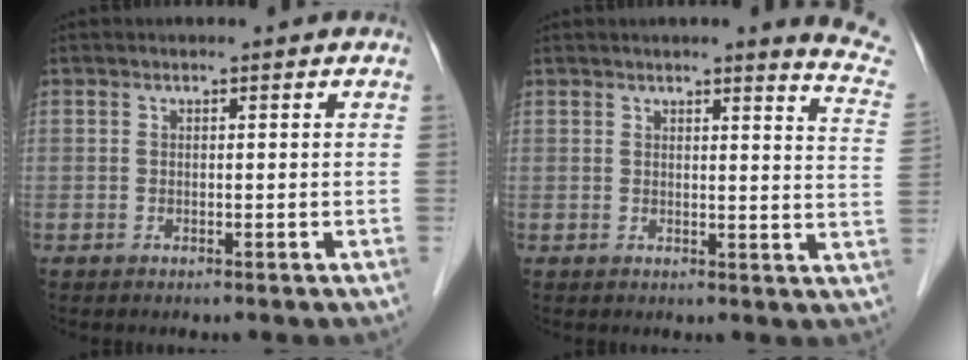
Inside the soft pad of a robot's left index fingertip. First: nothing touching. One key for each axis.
{"total": 8.1, "fx": 7.6, "fy": -0.5, "fz": 2.8, "tx": -0.025, "ty": -0.057, "tz": 0.056}